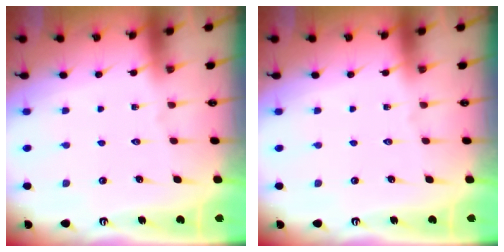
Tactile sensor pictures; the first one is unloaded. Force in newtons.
{"total": 0.0}